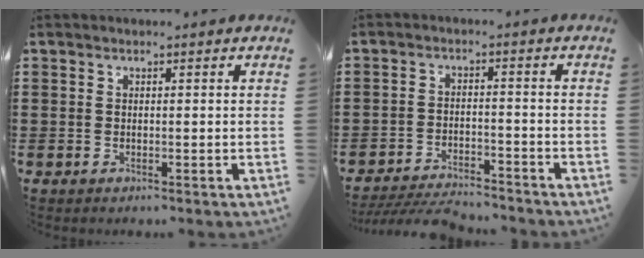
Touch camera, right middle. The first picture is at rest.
{"total": 5.1, "force": [-4.9, 0.5, 1.1], "torque": [-0.024, 0.001, -0.099]}